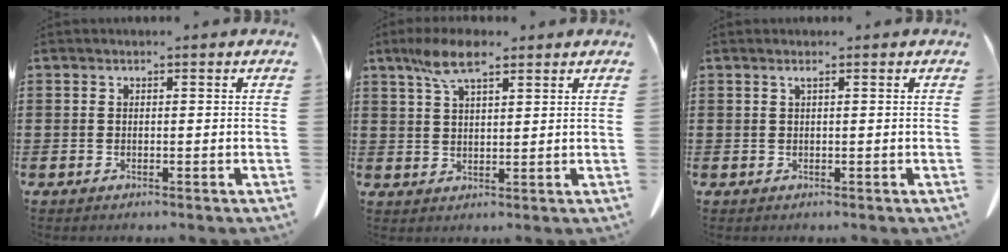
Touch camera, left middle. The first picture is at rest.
{"total": 6.9, "force": [4.4, 1.9, 5.0], "torque": [-0.108, 0.001, 0.080]}
{"total": 0.8, "force": [0.4, -0.1, 0.7], "torque": [-0.013, -0.004, 0.008]}